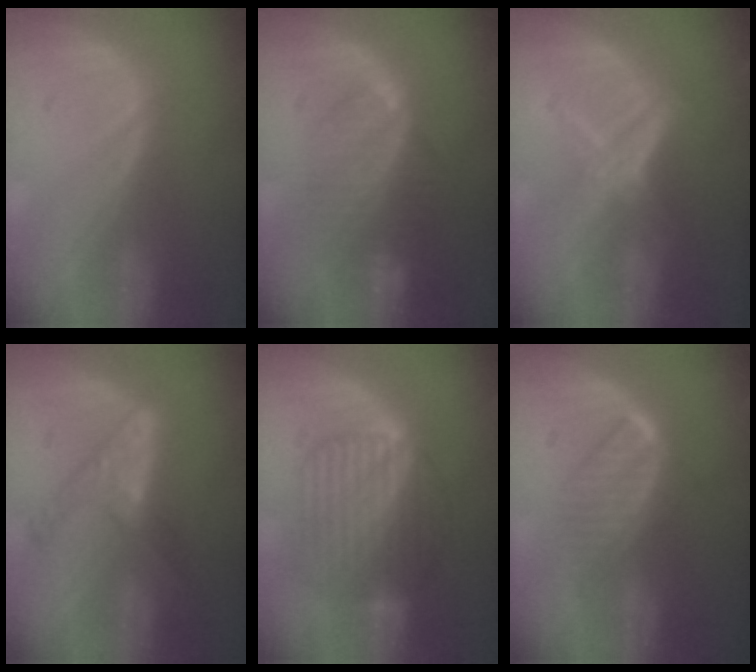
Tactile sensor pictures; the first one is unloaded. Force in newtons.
{"total": 8.3, "press": 7.1, "slide": 4.4}
{"total": 5.8, "press": 5.4, "slide": 1.9}
{"total": 6.2, "press": 5.6, "slide": 2.7}
{"total": 9.7, "press": 9.7, "slide": 1.0}
{"total": 6.7, "press": 6.0, "slide": 2.9}